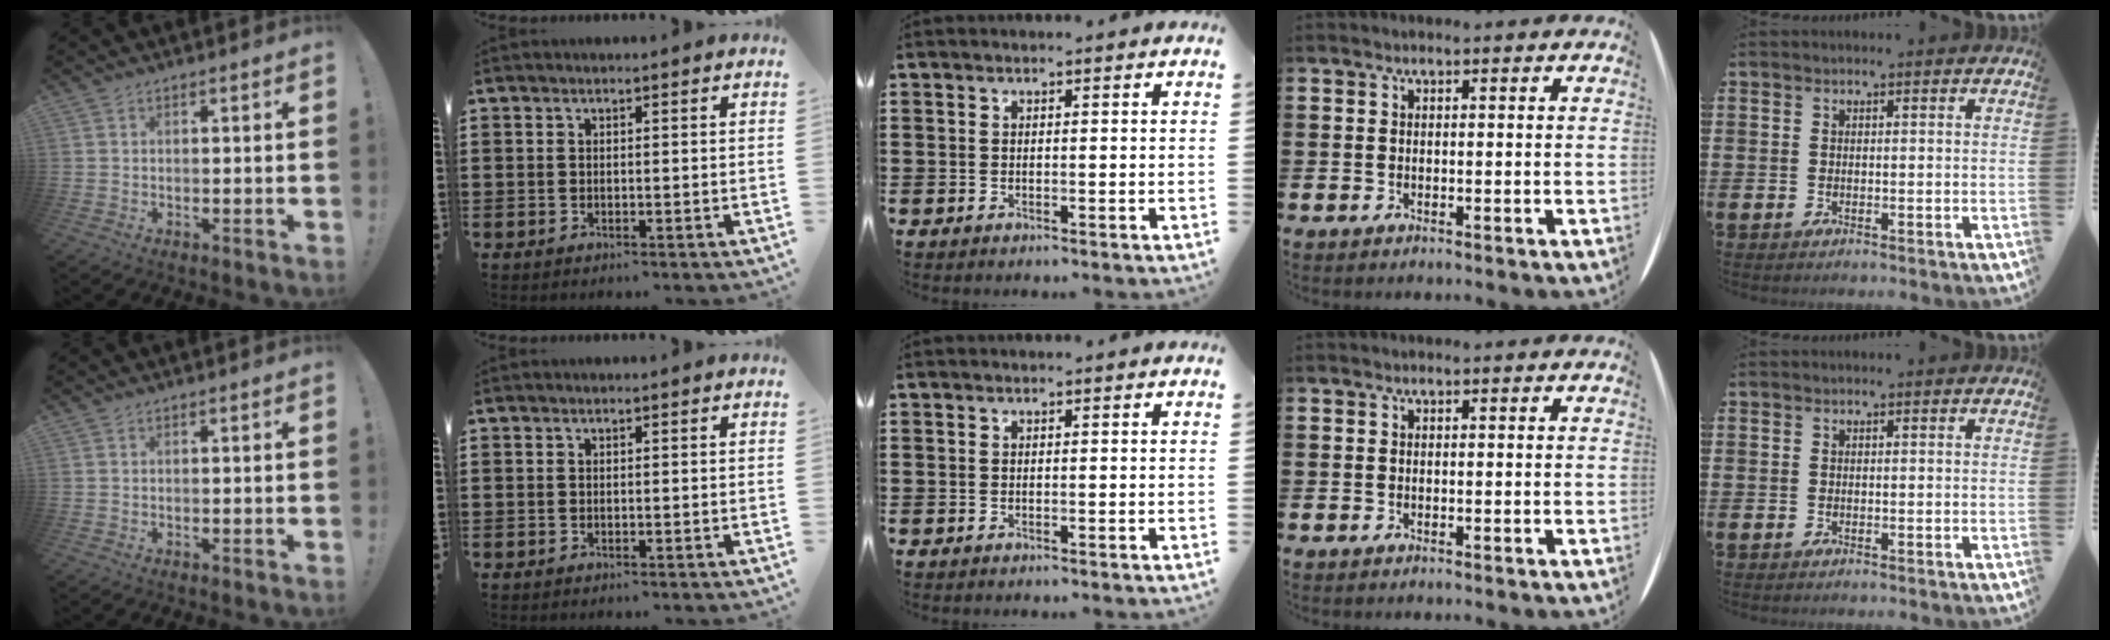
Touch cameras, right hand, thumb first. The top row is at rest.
{}